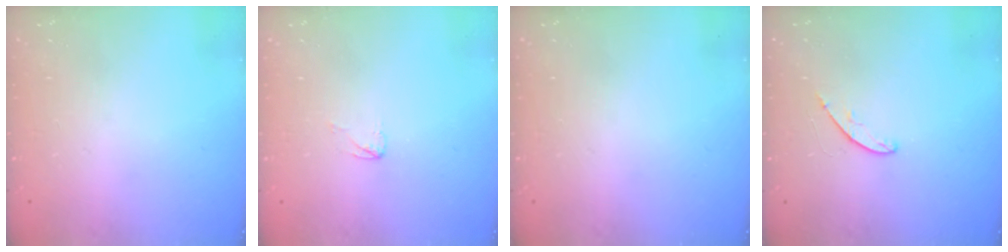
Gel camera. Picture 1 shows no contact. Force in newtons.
{"total": 2.6, "press": 2.6, "slide": 0.2}
{"total": 0.0}
{"total": 4.1, "press": 4.0, "slide": 0.4}